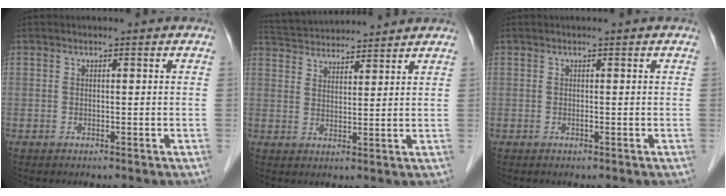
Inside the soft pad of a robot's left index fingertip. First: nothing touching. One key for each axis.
{"total": 11.2, "fx": 10.8, "fy": 1.6, "fz": 2.8, "tx": -0.057, "ty": 0.037, "tz": 0.174}
{"total": 0.0}